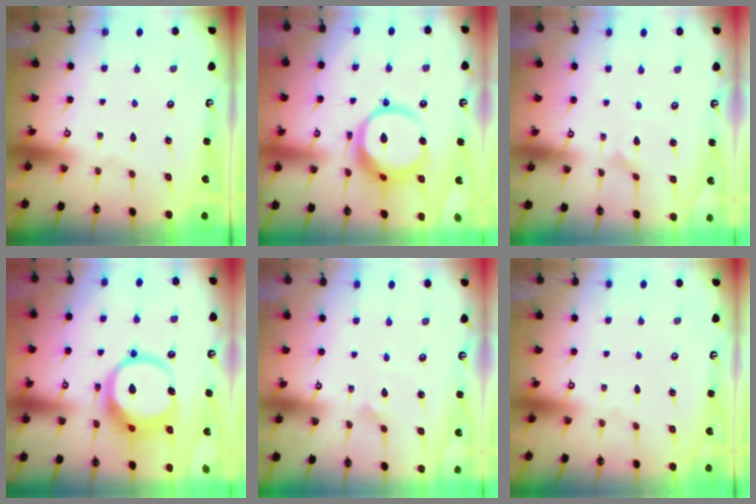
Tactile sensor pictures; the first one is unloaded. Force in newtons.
{"total": 13.6, "press": 13.5, "slide": 1.6}
{"total": 1.1, "press": 1.1, "slide": 0.0}
{"total": 14.8, "press": 14.6, "slide": 2.0}
{"total": 2.3, "press": 2.3, "slide": 0.2}
{"total": 0.0}